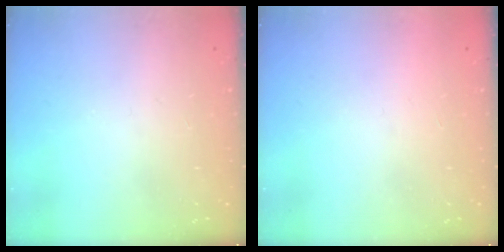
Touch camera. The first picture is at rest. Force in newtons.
{"total": 1.5, "press": 1.5, "slide": 0.1}